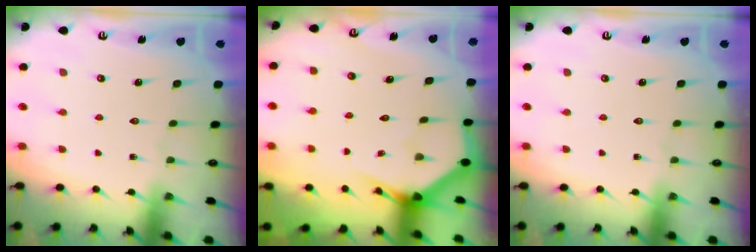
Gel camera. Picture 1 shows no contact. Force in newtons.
{"total": 3.7, "press": 3.7, "slide": 0.3}
{"total": 0.0}